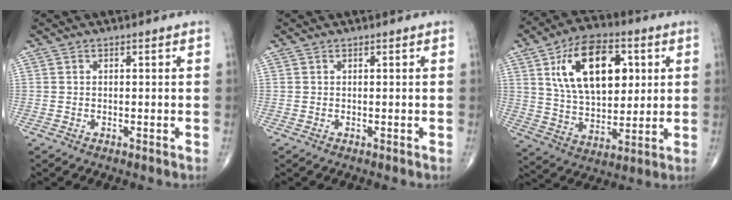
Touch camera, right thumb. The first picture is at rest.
{"total": 0.0}
{"total": 19.1, "force": [5.9, 10.9, 14.5], "torque": [-0.208, -0.012, 0.105]}